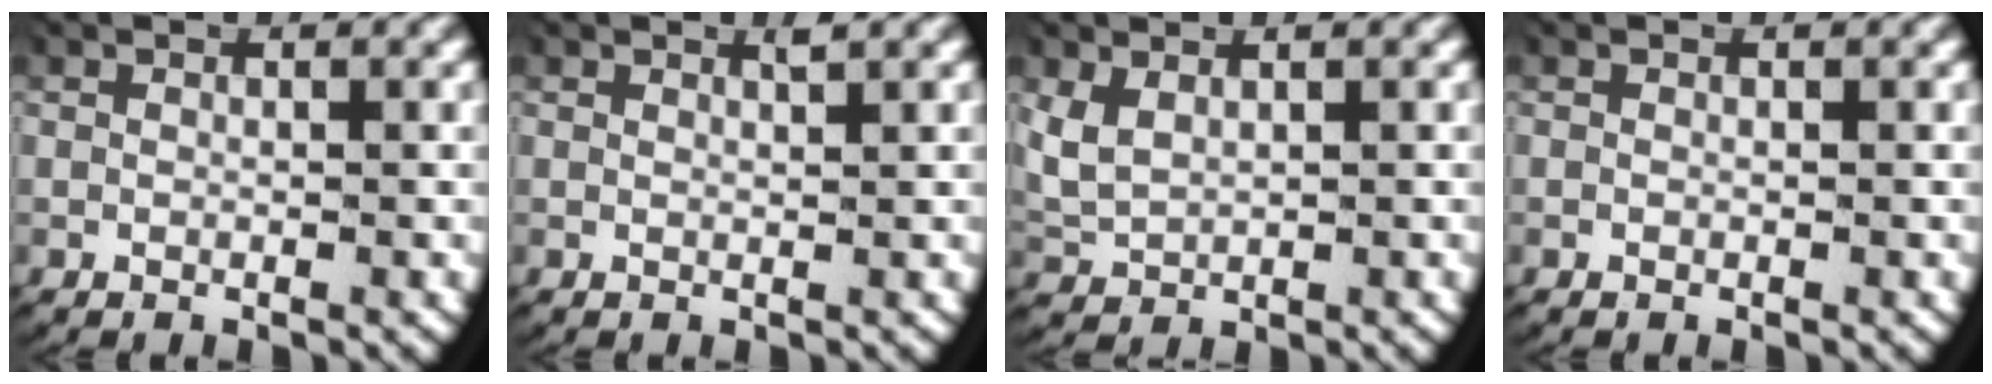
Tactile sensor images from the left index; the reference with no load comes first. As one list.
[{"total": 0.8, "force": [0.6, -0.3, 0.4], "torque": [-0.010, -0.003, 0.012]}, {"total": 4.0, "force": [0.5, 3.4, 2.0], "torque": [-0.074, -0.015, 0.021]}, {"total": 0.0}]